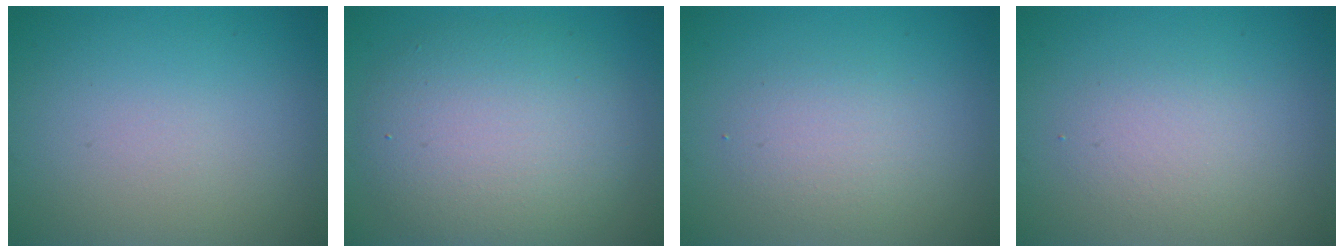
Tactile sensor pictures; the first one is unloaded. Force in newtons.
{"total": 7.2, "press": 7.2, "slide": 0.3}
{"total": 2.4, "press": 2.4, "slide": 0.0}
{"total": 1.9, "press": 1.9, "slide": 0.1}